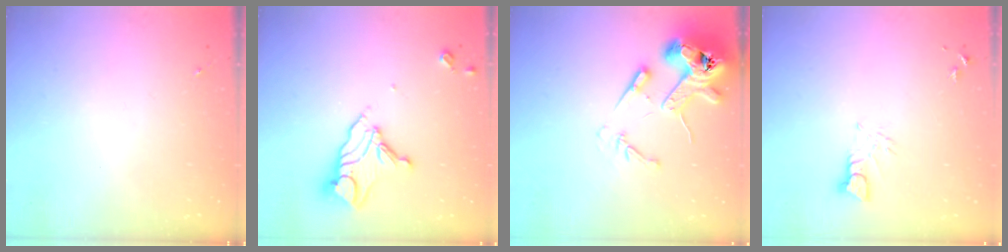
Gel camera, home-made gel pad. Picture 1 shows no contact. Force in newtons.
{"total": 12.2, "press": 12.1, "slide": 1.2}
{"total": 15.1, "press": 15.0, "slide": 2.1}
{"total": 3.2, "press": 3.2, "slide": 0.2}